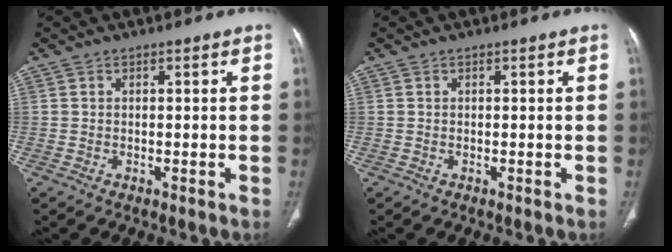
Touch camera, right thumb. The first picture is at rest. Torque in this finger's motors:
{"motor_torque": [0.05, 0.03, -0.21, 0.11, 0.01]}